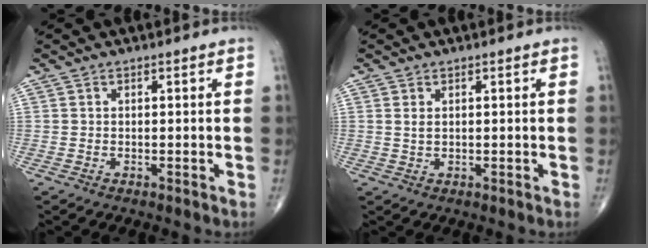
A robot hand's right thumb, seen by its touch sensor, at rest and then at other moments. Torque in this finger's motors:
{"motor_torque": [-0.36, -0.15, -0.18, -0.36, -0.02]}